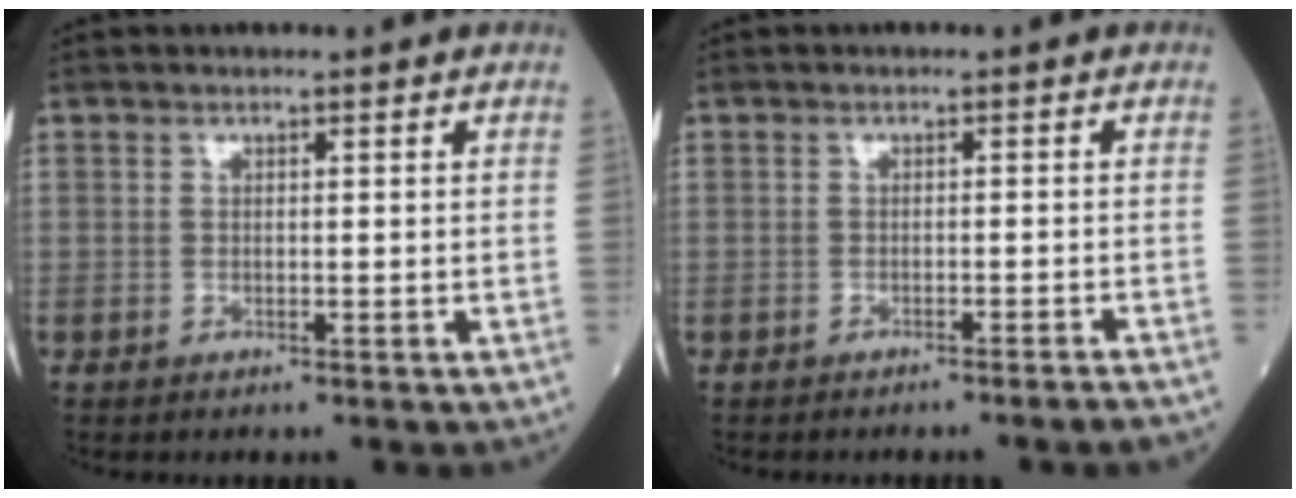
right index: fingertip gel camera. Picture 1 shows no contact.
{"total": 3.0, "force": [-2.6, -0.7, 1.4], "torque": [-0.018, 0.004, -0.030]}